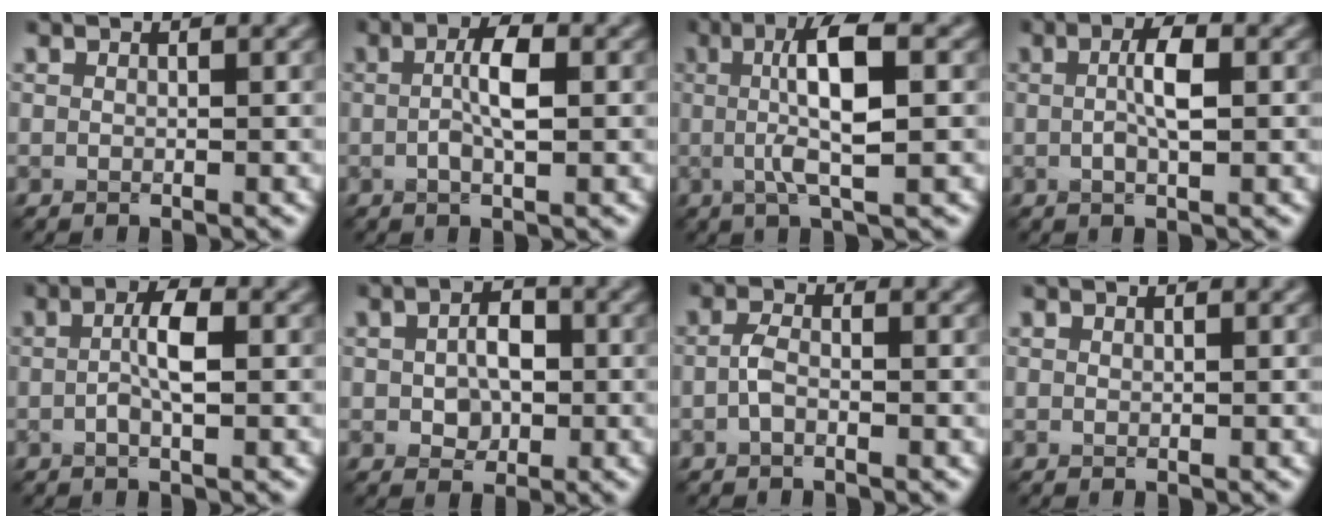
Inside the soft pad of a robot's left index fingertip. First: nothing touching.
{"total": 3.3, "force": [0.1, 1.0, 3.2], "torque": [-0.062, 0.004, -0.002]}
{"total": 6.4, "force": [0.5, 1.4, 6.2], "torque": [-0.114, 0.005, 0.006]}
{"total": 3.1, "force": [0.3, 0.9, 3.0], "torque": [-0.058, 0.004, 0.002]}
{"total": 2.9, "force": [-0.1, 0.8, 2.8], "torque": [-0.055, 0.005, -0.006]}
{"total": 3.9, "force": [0.1, 2.6, 2.9], "torque": [-0.054, 0.000, 0.001]}
{"total": 1.5, "force": [-0.5, 0.7, 1.2], "torque": [-0.027, 0.002, -0.014]}
{"total": 0.0}